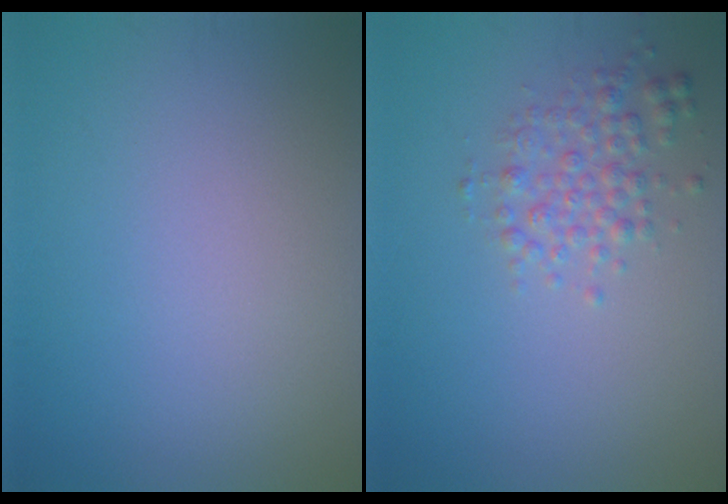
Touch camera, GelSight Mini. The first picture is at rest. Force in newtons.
{"total": 2.5, "press": 2.5, "slide": 0.0}